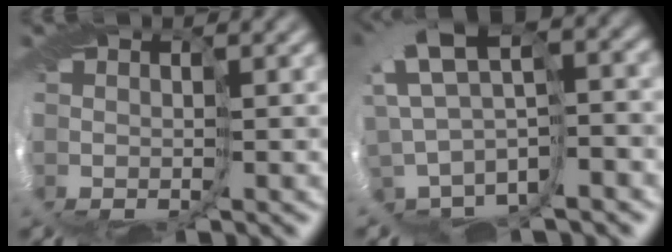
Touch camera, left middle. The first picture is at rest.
{"total": 3.9, "force": [1.1, 1.0, 3.6], "torque": [-0.082, 0.025, 0.018]}